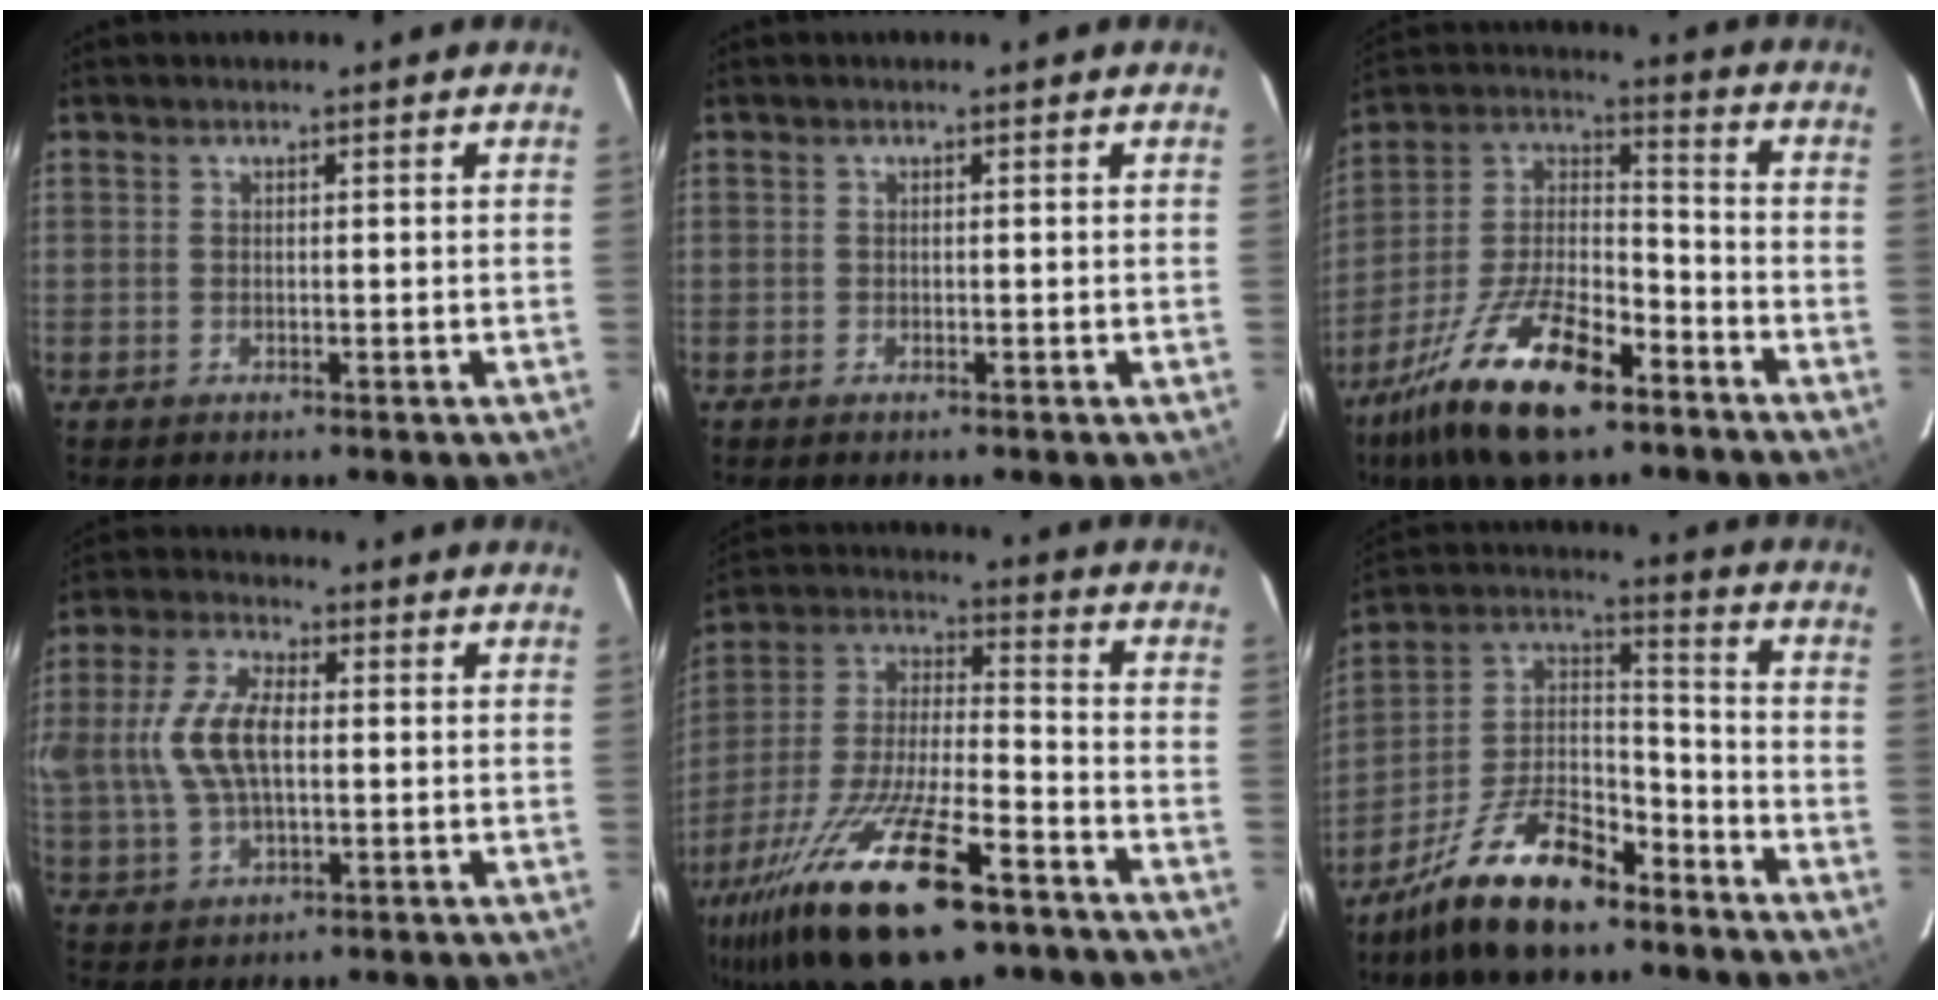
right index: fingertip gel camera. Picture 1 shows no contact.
{"total": 0.0}
{"total": 20.2, "force": [-12.2, 8.0, 14.0], "torque": [-0.283, -0.007, -0.222]}
{"total": 11.6, "force": [0.6, 6.1, 9.9], "torque": [-0.205, 0.012, 0.014]}
{"total": 26.1, "force": [-15.8, 8.4, 19.0], "torque": [-0.372, -0.043, -0.273]}
{"total": 17.1, "force": [-11.7, 7.2, 10.2], "torque": [-0.206, 0.023, -0.210]}